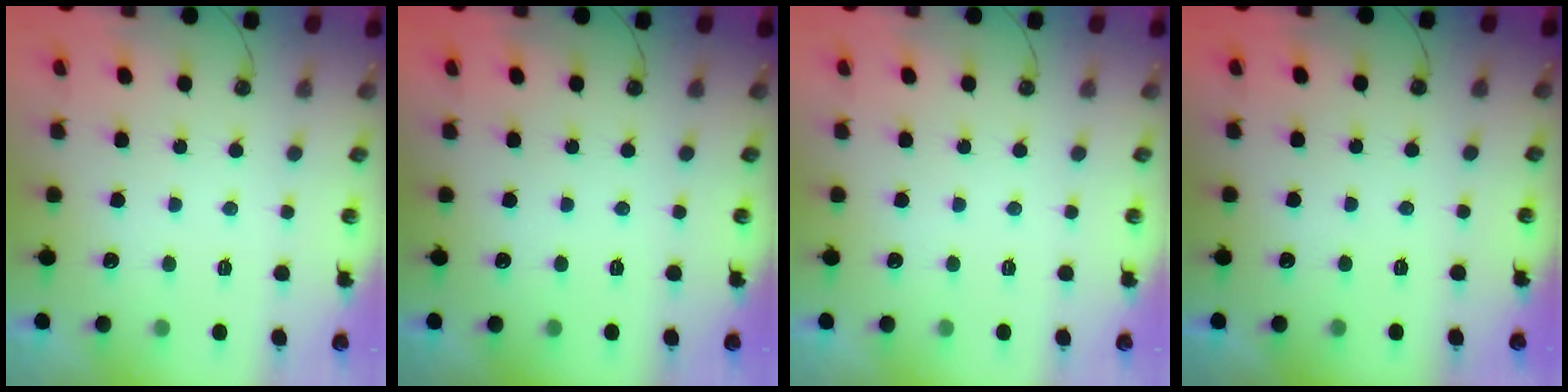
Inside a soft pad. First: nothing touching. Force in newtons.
{"total": 0.0}
{"total": 0.0}
{"total": 0.0}